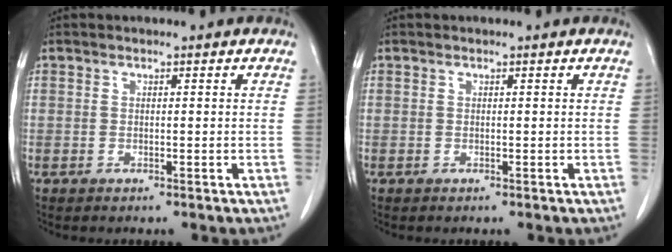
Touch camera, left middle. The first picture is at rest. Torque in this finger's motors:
{"motor_torque": [0.00, 0.00, 0.00, 0.00]}